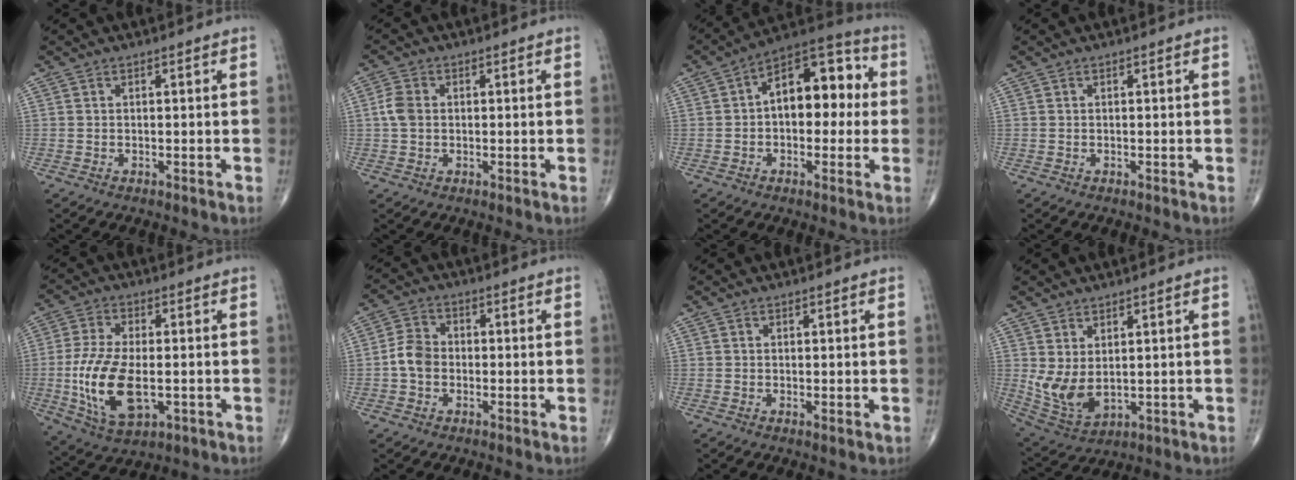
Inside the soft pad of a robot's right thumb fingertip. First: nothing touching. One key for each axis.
{"total": 3.6, "fx": 0.2, "fy": 2.7, "fz": 2.4, "tx": -0.053, "ty": 0.008, "tz": -0.002}
{"total": 14.6, "fx": 1.2, "fy": 8.5, "fz": 11.8, "tx": -0.136, "ty": 0.042, "tz": 0.004}
{"total": 0.0}
{"total": 14.3, "fx": -2.4, "fy": 7.0, "fz": 12.1, "tx": -0.247, "ty": -0.007, "tz": -0.036}
{"total": 5.1, "fx": -1.0, "fy": 4.0, "fz": 3.0, "tx": -0.050, "ty": 0.016, "tz": -0.027}
{"total": 0.6, "fx": 0.0, "fy": 0.2, "fz": 0.5, "tx": -0.012, "ty": -0.004, "tz": -0.001}
{"total": 8.1, "fx": 1.2, "fy": 4.5, "fz": 6.6, "tx": -0.126, "ty": -0.017, "tz": 0.045}